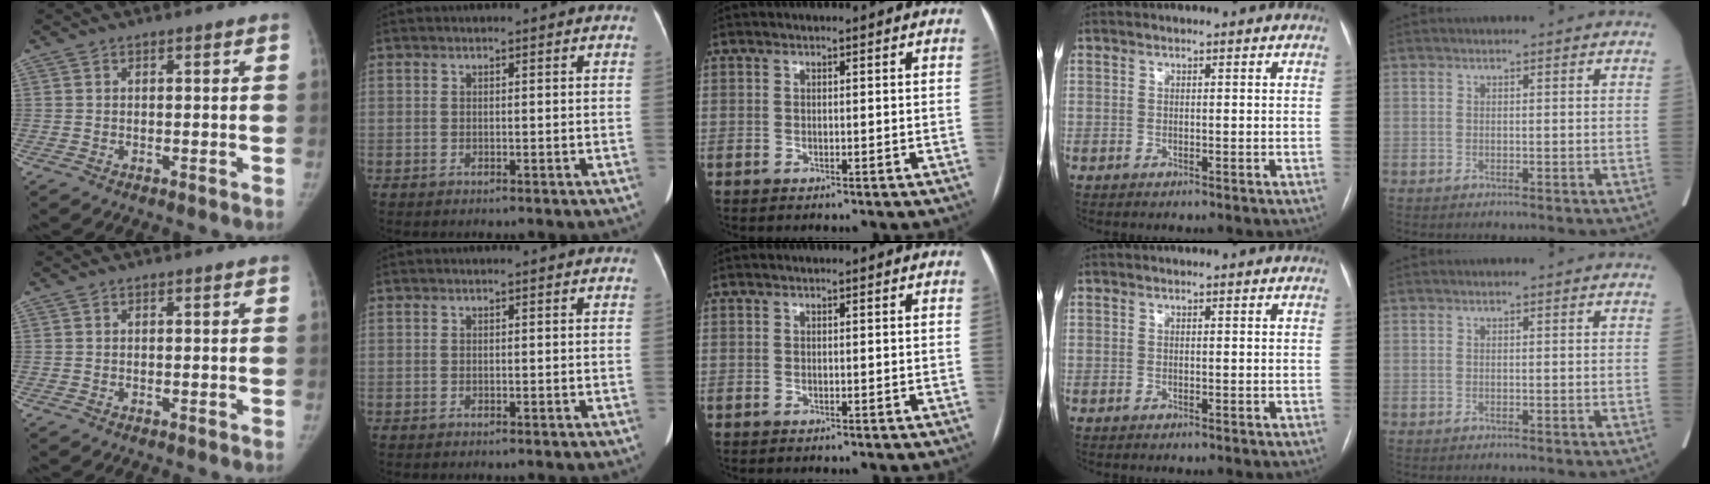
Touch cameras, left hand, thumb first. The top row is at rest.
{}